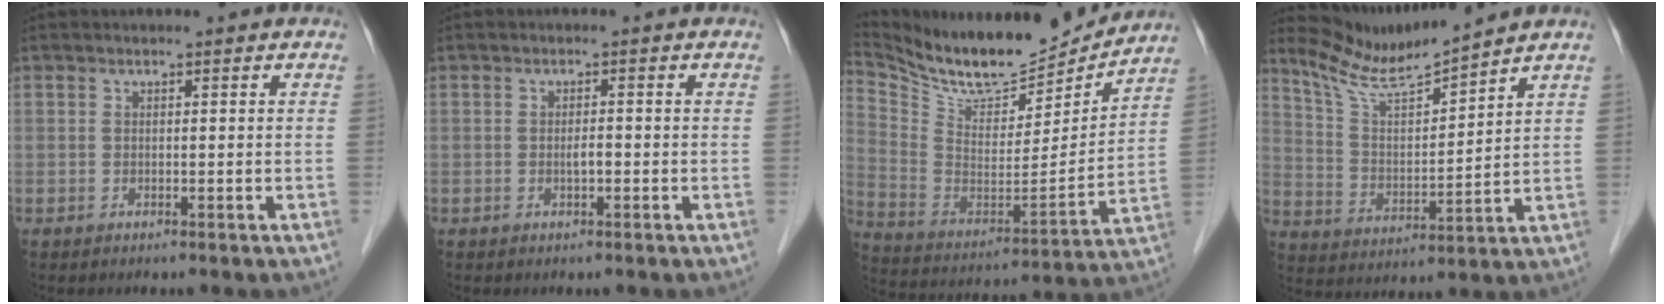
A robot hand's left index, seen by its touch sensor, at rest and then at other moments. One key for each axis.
{"total": 1.2, "fx": -0.3, "fy": 0.3, "fz": 1.1, "tx": -0.021, "ty": 0.002, "tz": -0.007}
{"total": 19.0, "fx": 17.5, "fy": 3.9, "fz": 6.2, "tx": -0.125, "ty": -0.029, "tz": 0.295}
{"total": 9.0, "fx": 8.7, "fy": -1.0, "fz": 2.1, "tx": -0.055, "ty": -0.004, "tz": 0.177}